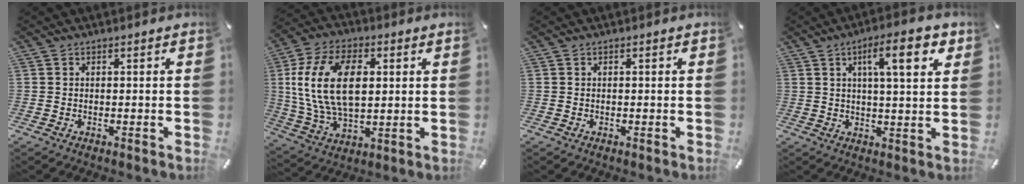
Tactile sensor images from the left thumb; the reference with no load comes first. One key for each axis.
{"total": 17.0, "fx": 2.8, "fy": 10.3, "fz": 13.2, "tx": -0.299, "ty": 0.009, "tz": 0.048}
{"total": 0.0}
{"total": 11.8, "fx": 5.0, "fy": 3.1, "fz": 10.2, "tx": -0.157, "ty": -0.010, "tz": 0.074}